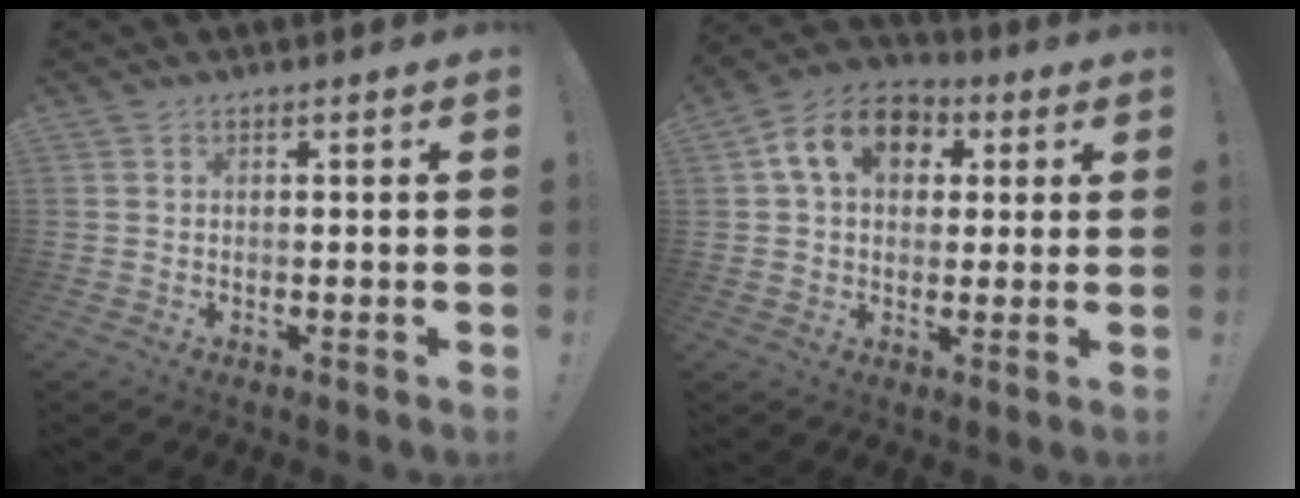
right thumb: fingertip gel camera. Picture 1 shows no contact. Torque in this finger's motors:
{"motor_torque": [0.76, 0.76, 0.10, 0.10, 0.18]}